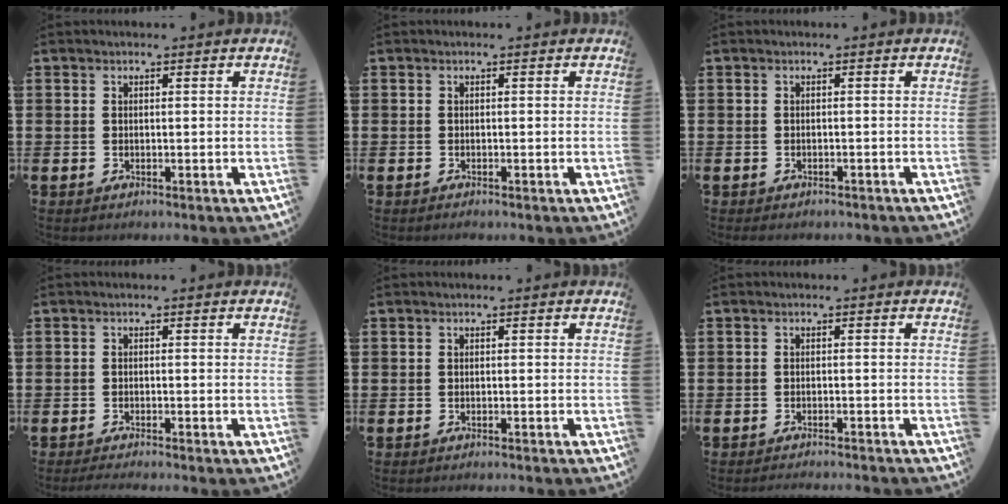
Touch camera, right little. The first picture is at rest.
{"total": 0.0}
{"total": 0.5, "force": [-0.5, 0.1, 0.0], "torque": [-0.003, -0.003, -0.011]}
{"total": 1.1, "force": [-1.0, -0.1, 0.4], "torque": [-0.006, -0.001, -0.019]}
{"total": 0.5, "force": [-0.5, -0.2, 0.0], "torque": [0.001, -0.001, -0.011]}
{"total": 1.1, "force": [-1.1, -0.2, 0.0], "torque": [-0.001, 0.001, -0.023]}